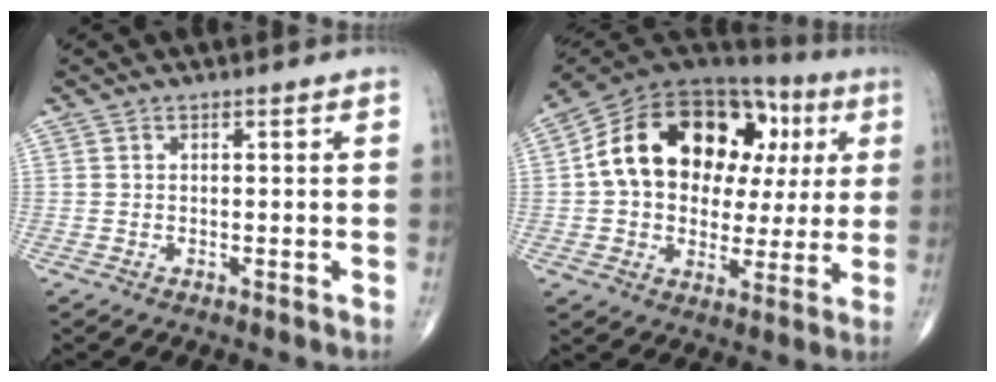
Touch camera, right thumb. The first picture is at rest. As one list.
[{"total": 24.4, "force": [4.8, 16.4, 17.4], "torque": [-0.248, 0.037, 0.074]}]